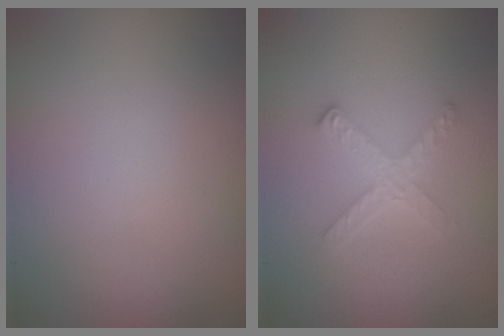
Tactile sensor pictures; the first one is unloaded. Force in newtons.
{"total": 2.2, "press": 2.2, "slide": 0.3}